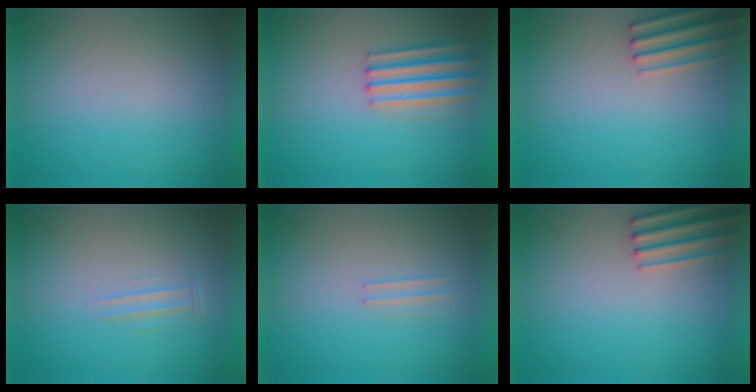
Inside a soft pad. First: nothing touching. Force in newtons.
{"total": 3.5}
{"total": 2.7}
{"total": 1.0}
{"total": 1.2}
{"total": 2.0}